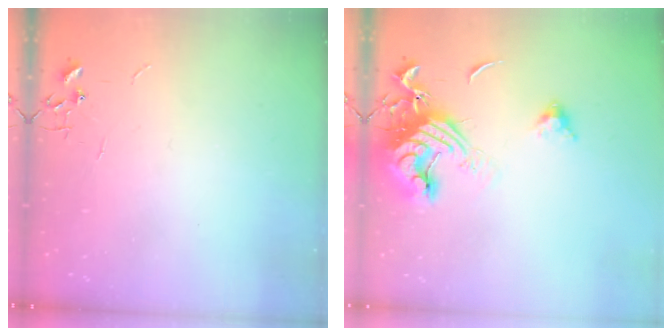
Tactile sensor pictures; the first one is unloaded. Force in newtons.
{"total": 14.9, "press": 14.8, "slide": 1.9}